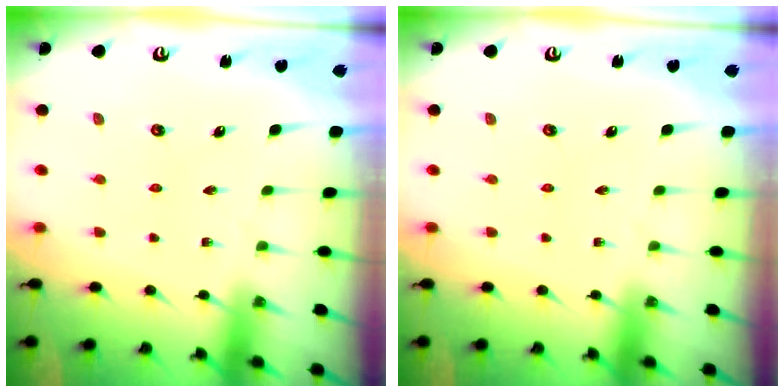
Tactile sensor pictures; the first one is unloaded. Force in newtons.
{"total": 0.0}